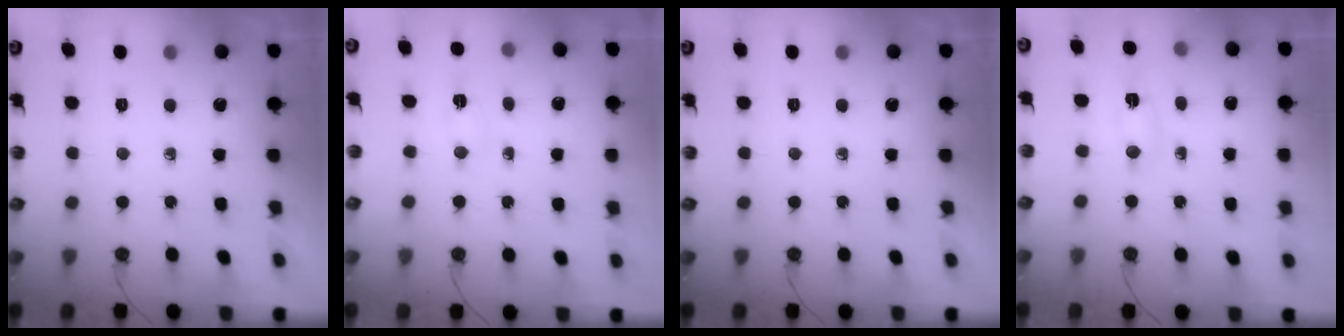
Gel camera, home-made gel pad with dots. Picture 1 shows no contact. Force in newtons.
{"total": 2.9, "press": 2.9, "slide": 0.4}
{"total": 0.0}
{"total": 2.6, "press": 2.3, "slide": 1.1}